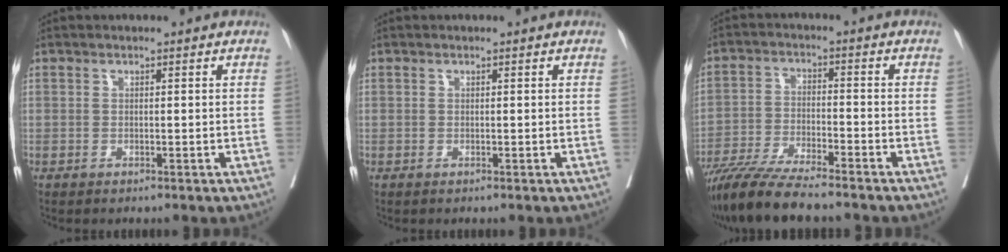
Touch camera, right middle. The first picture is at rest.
{"total": 0.0}
{"total": 11.8, "force": [-10.1, 0.7, 5.9], "torque": [-0.100, -0.027, -0.174]}